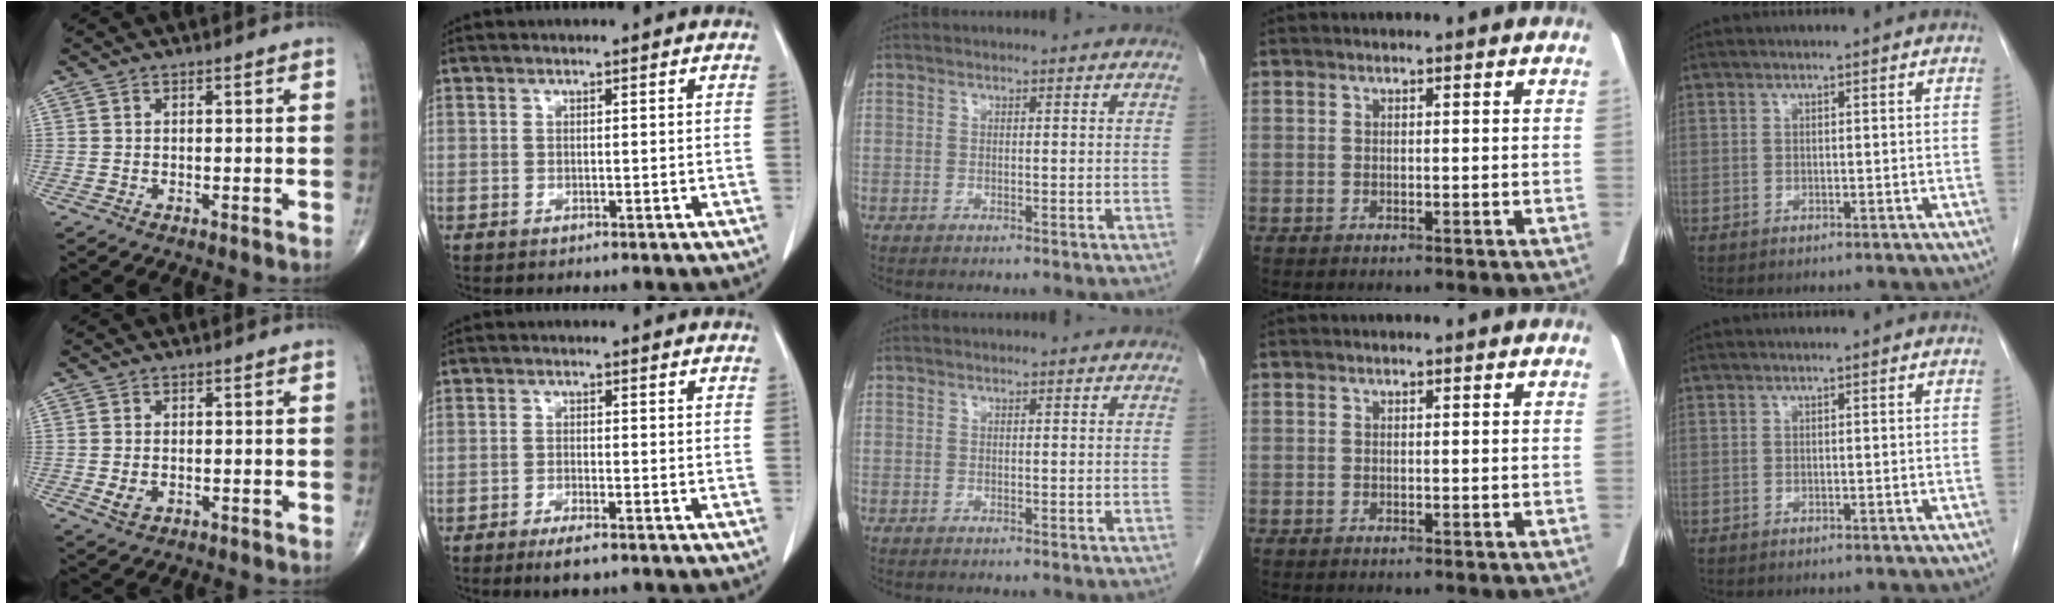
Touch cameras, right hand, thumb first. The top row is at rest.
{"thumb": {"total": 2.7, "force": [-0.5, 1.8, 1.9], "torque": [-0.037, -0.002, -0.005]}, "index": {"total": 3.5, "force": [-2.4, 0.7, 2.4], "torque": [-0.046, -0.004, -0.039]}}